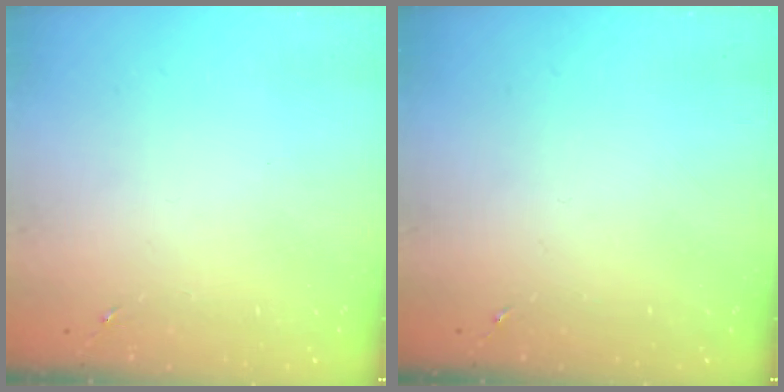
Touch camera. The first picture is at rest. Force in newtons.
{"total": 0.0}